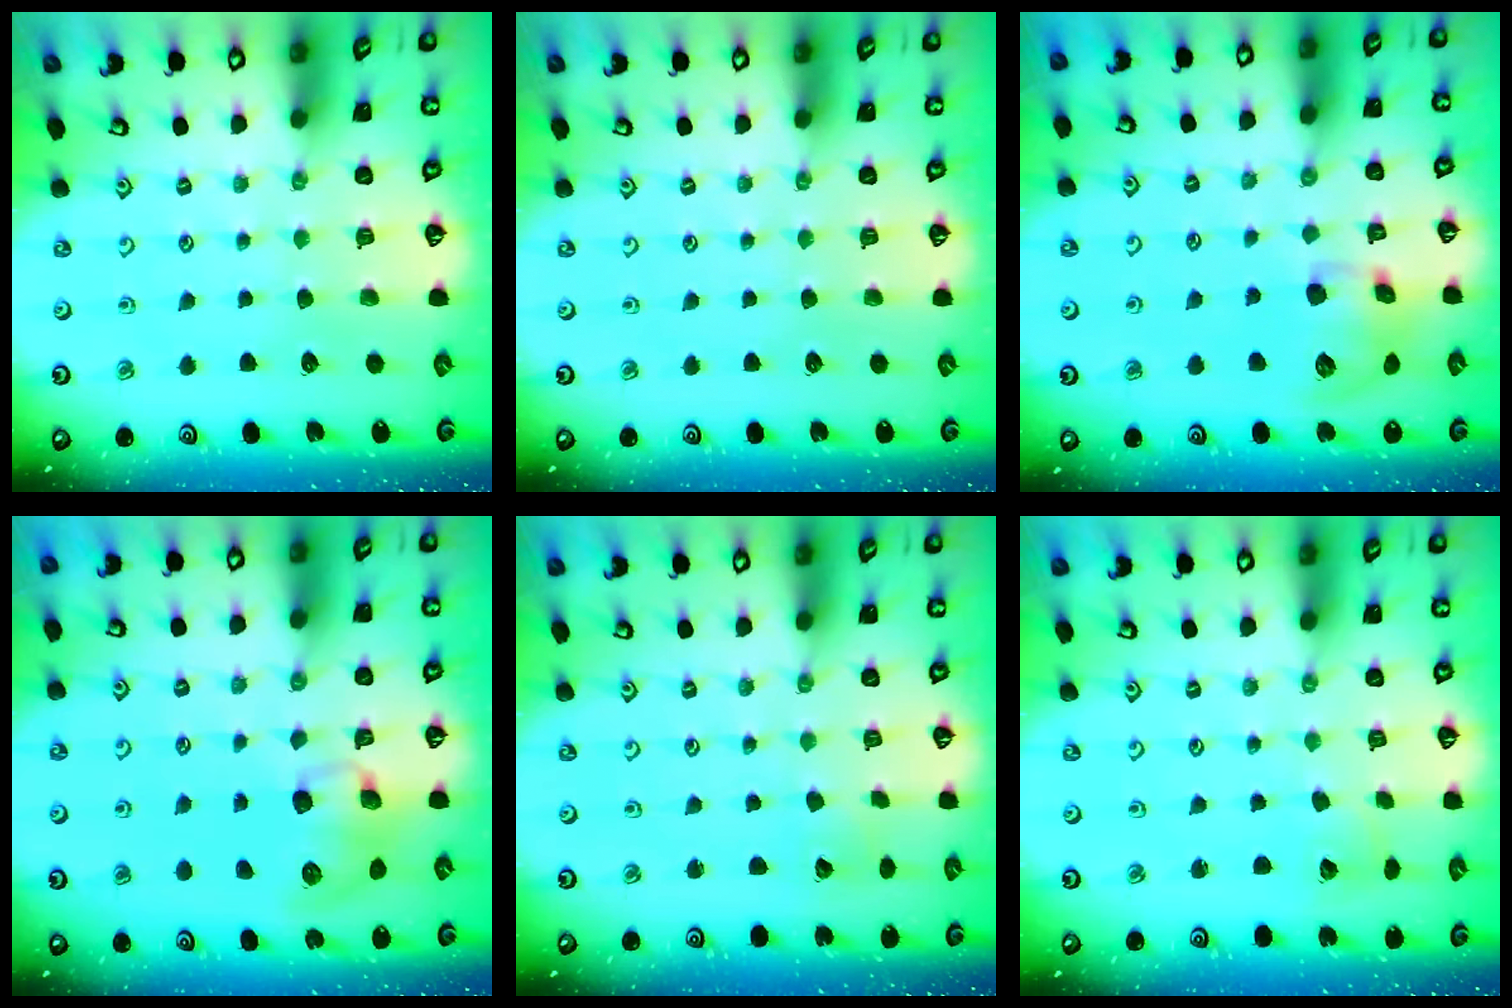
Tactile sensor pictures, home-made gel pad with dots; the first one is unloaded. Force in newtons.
{"total": 0.0}
{"total": 12.5, "press": 12.4, "slide": 1.9}
{"total": 9.8, "press": 9.7, "slide": 1.2}
{"total": 2.8, "press": 2.8, "slide": 0.4}
{"total": 2.3, "press": 2.3, "slide": 0.4}